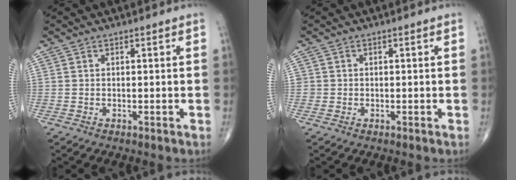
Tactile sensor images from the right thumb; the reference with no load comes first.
{"total": 0.8, "force": [-0.1, 0.8, 0.0], "torque": [0.006, 0.005, -0.003]}